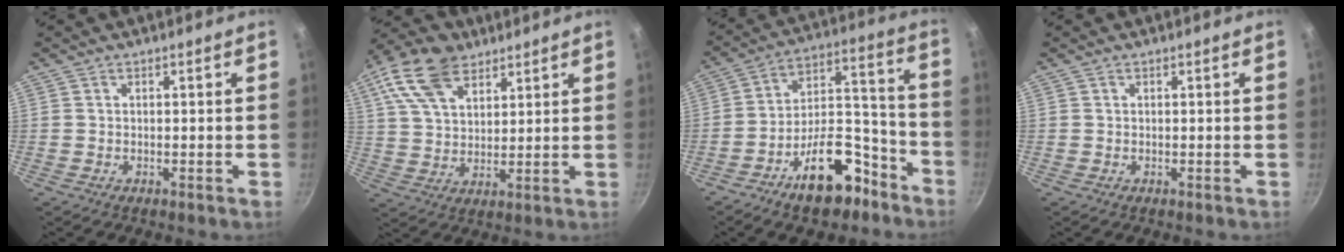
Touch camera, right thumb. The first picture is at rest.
{"total": 14.3, "force": [7.6, 8.6, 8.4], "torque": [-0.141, -0.009, 0.139]}
{"total": 17.3, "force": [-10.5, 8.6, 10.8], "torque": [-0.127, 0.103, -0.158]}
{"total": 0.0}